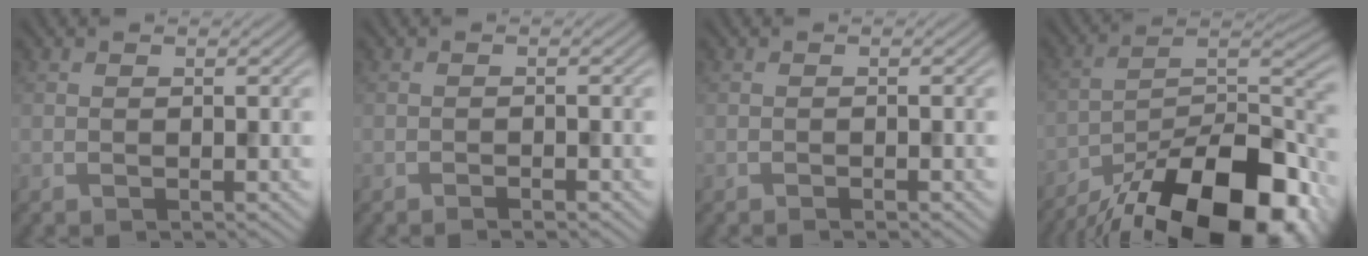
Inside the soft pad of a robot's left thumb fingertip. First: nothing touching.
{"total": 0.9, "force": [-0.7, 0.1, 0.5], "torque": [-0.008, 0.000, -0.013]}
{"total": 0.6, "force": [-0.5, 0.0, 0.3], "torque": [-0.005, 0.000, -0.008]}
{"total": 19.8, "force": [-14.8, 6.8, 11.2], "torque": [-0.176, -0.029, -0.232]}